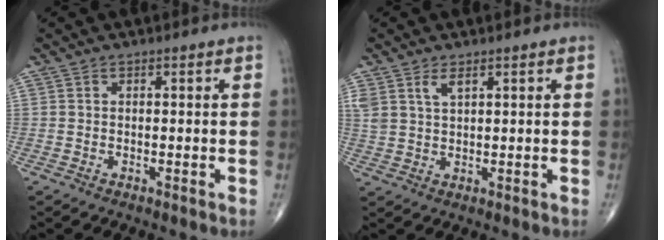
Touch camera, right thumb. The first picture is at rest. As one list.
[{"total": 3.8, "force": [2.3, 1.7, 2.5], "torque": [-0.050, -0.007, 0.051]}]